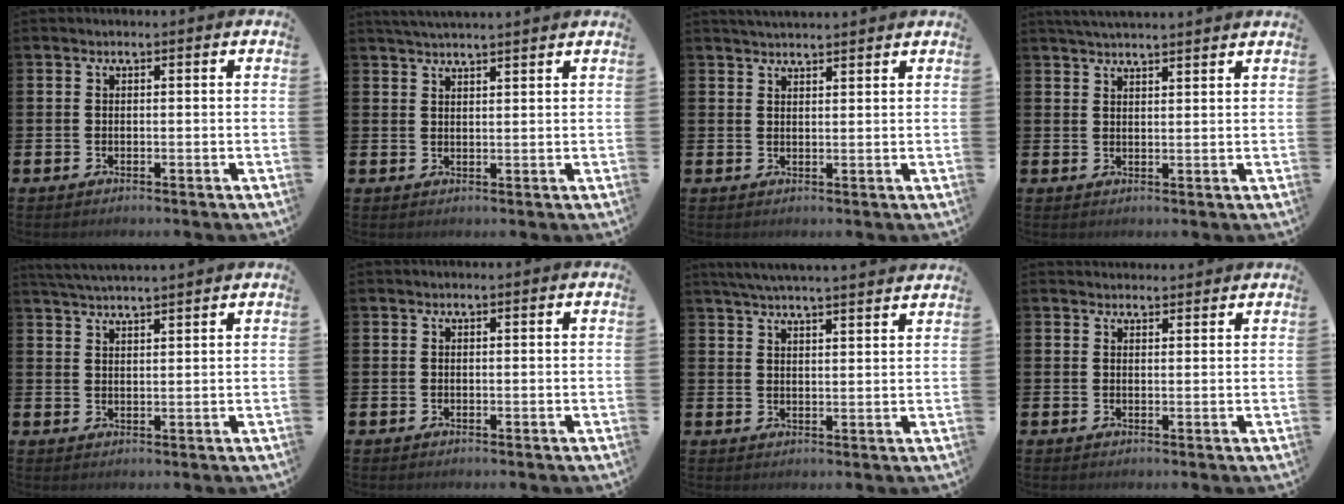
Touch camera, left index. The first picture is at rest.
{"total": 2.8, "force": [2.8, -0.3, 0.4], "torque": [-0.011, -0.010, 0.052]}
{"total": 2.6, "force": [2.6, 0.0, 0.2], "torque": [-0.007, -0.010, 0.048]}
{"total": 3.1, "force": [3.1, -0.2, 0.3], "torque": [-0.009, -0.011, 0.057]}
{"total": 3.6, "force": [3.6, -0.3, 0.4], "torque": [-0.015, -0.014, 0.066]}
{"total": 0.0}
{"total": 4.9, "force": [4.8, -0.5, 0.9], "torque": [-0.035, -0.019, 0.086]}
{"total": 1.9, "force": [1.8, 0.4, -0.1], "torque": [0.009, -0.008, 0.032]}